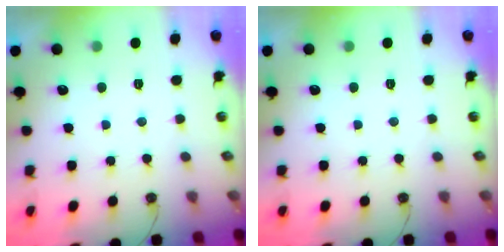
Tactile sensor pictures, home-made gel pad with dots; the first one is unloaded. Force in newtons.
{"total": 0.0}